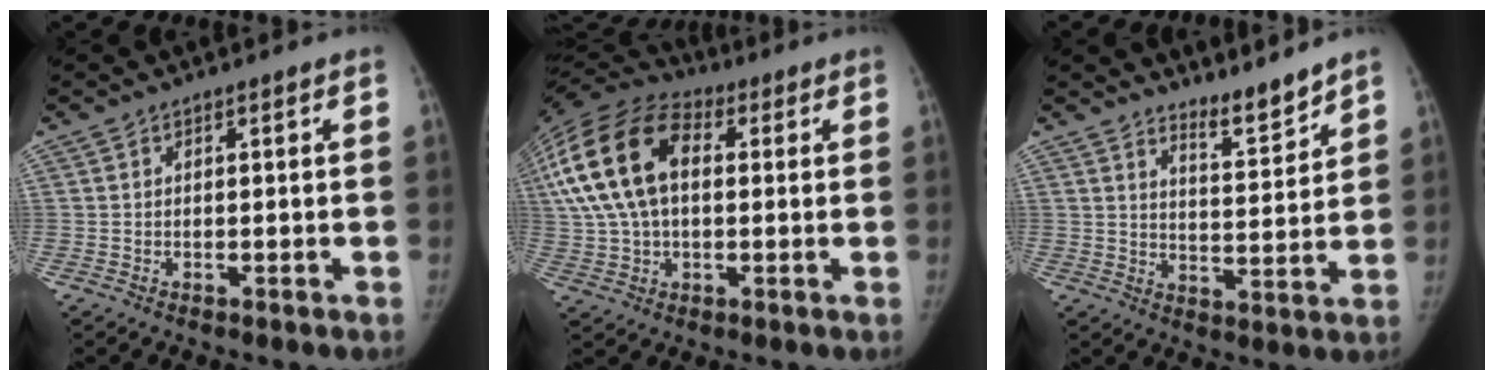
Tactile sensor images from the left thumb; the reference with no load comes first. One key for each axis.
{"total": 19.8, "fx": 3.7, "fy": 12.3, "fz": 15.1, "tx": -0.304, "ty": 0.027, "tz": 0.060}
{"total": 6.1, "fx": 5.7, "fy": 0.8, "fz": 2.0, "tx": -0.021, "ty": -0.058, "tz": 0.100}